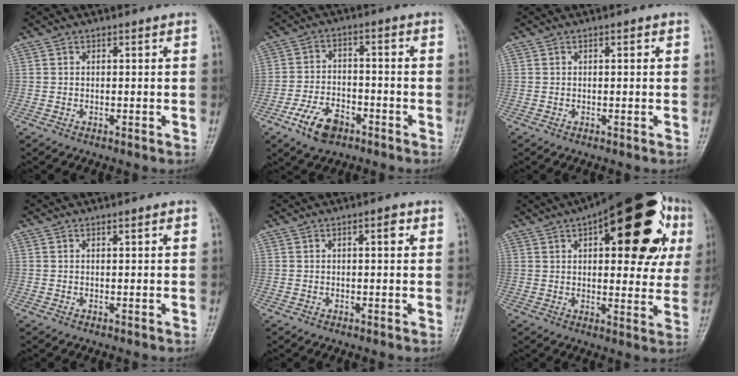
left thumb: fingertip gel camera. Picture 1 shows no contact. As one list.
[{"total": 8.2, "force": [-4.7, 4.7, 4.8], "torque": [-0.079, 0.024, -0.084]}, {"total": 0.6, "force": [0.2, 0.2, 0.6], "torque": [-0.010, 0.001, 0.003]}, {"total": 0.9, "force": [0.4, 0.1, 0.8], "torque": [-0.013, 0.001, 0.005]}, {"total": 2.2, "force": [0.8, 0.8, 1.9], "torque": [-0.027, 0.002, 0.010]}, {"total": 27.1, "force": [10.4, 10.9, 22.5], "torque": [-0.282, 0.018, 0.137]}]